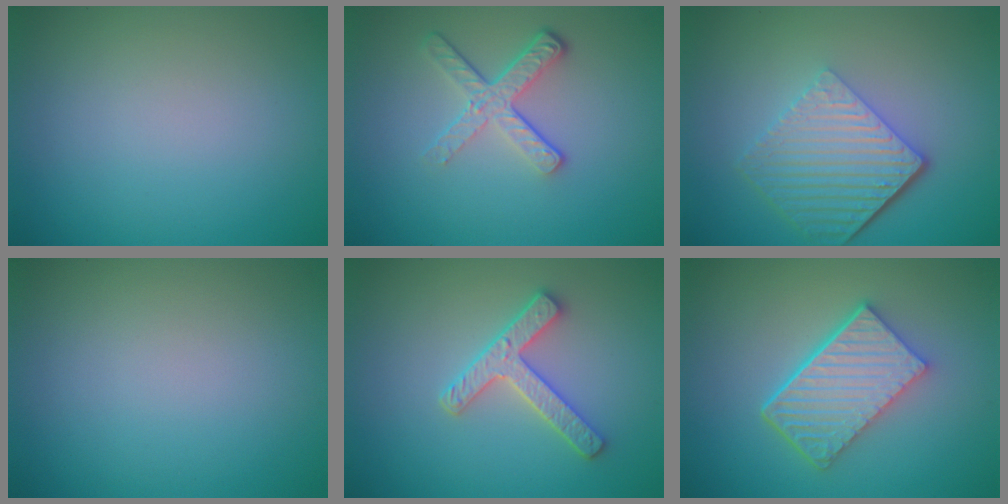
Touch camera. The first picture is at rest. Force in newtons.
{"total": 3.9, "press": 2.7, "slide": 2.8}
{"total": 6.2, "press": 4.2, "slide": 4.6}
{"total": 0.0}
{"total": 3.1, "press": 2.9, "slide": 1.1}
{"total": 6.1, "press": 4.4, "slide": 4.2}